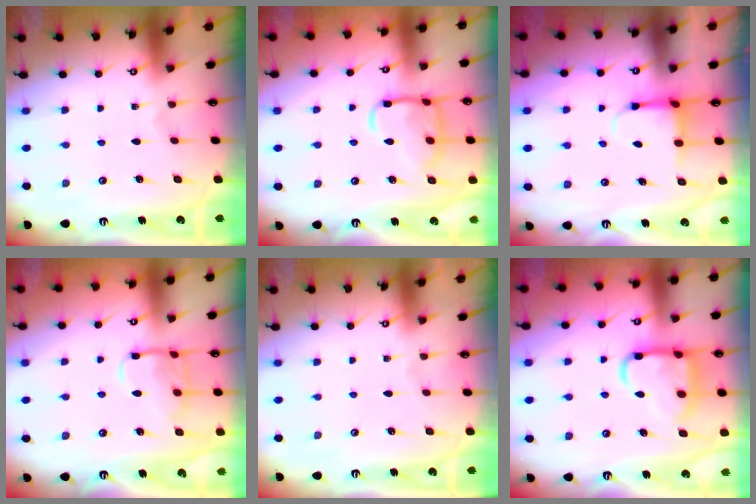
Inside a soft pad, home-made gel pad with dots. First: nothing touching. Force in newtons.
{"total": 12.9, "press": 12.8, "slide": 1.1}
{"total": 3.8, "press": 3.6, "slide": 1.3}
{"total": 11.3, "press": 11.3, "slide": 0.9}
{"total": 0.0}
{"total": 14.7, "press": 14.7, "slide": 1.4}